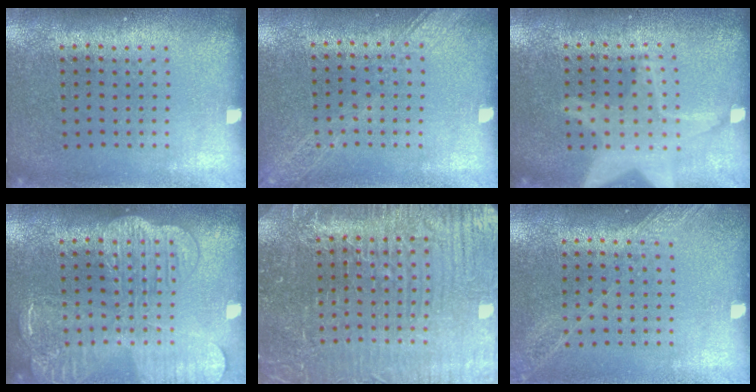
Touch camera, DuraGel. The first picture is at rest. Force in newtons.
{"total": 1.6, "press": 1.5, "slide": 0.6}
{"total": 2.6, "press": 2.6, "slide": 0.4}
{"total": 3.7, "press": 3.6, "slide": 0.5}
{"total": 5.3, "press": 4.9, "slide": 1.9}
{"total": 1.2, "press": 1.1, "slide": 0.1}